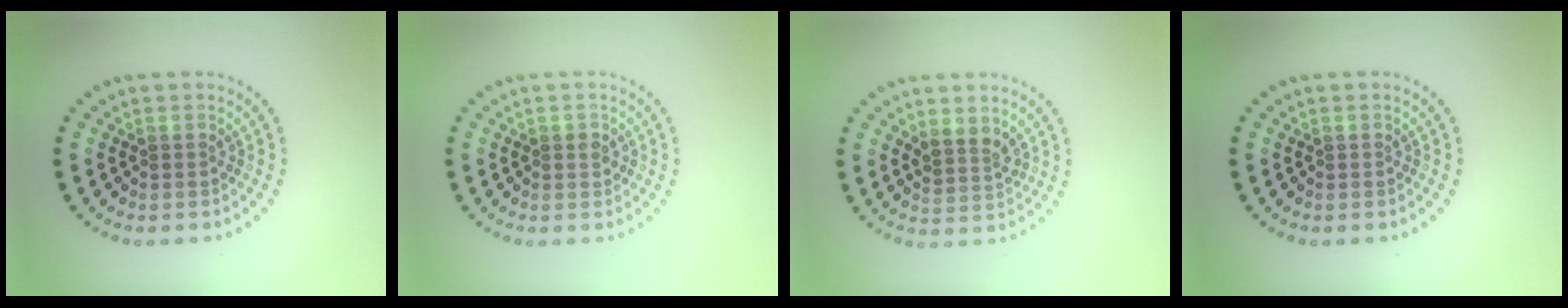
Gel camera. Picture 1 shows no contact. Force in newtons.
{"total": 1.0, "press": 0.9, "slide": 0.4}
{"total": 2.1, "press": 1.7, "slide": 1.2}
{"total": 0.0}